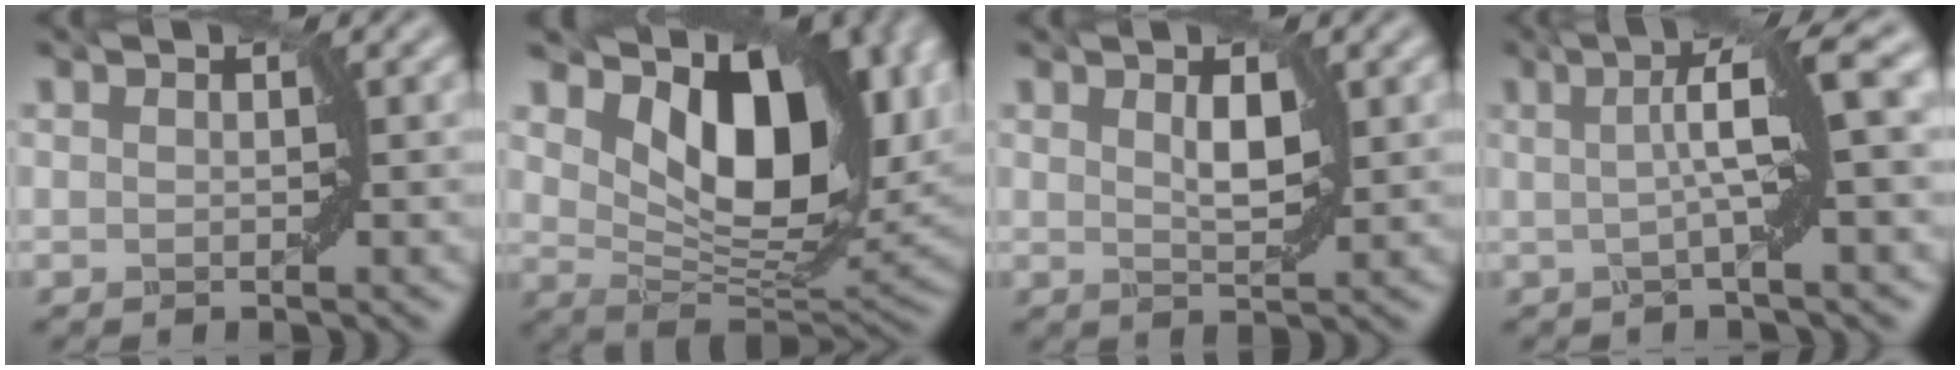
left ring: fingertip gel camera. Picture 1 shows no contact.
{"total": 11.9, "force": [4.3, 6.5, 9.0], "torque": [-0.135, -0.013, 0.081]}
{"total": 2.2, "force": [0.9, 0.7, 1.9], "torque": [-0.034, -0.002, 0.018]}
{"total": 6.6, "force": [1.2, 0.9, 6.4], "torque": [-0.098, 0.014, 0.014]}